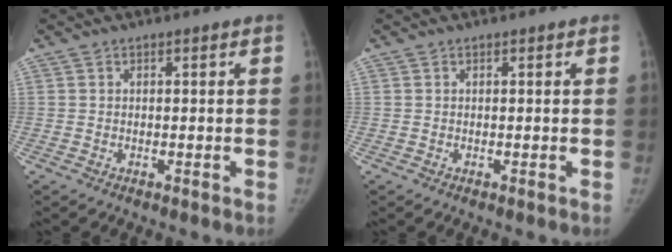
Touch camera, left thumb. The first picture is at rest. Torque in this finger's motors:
{"motor_torque": [0.11, 0.04, 0.10, -0.26, 0.04]}